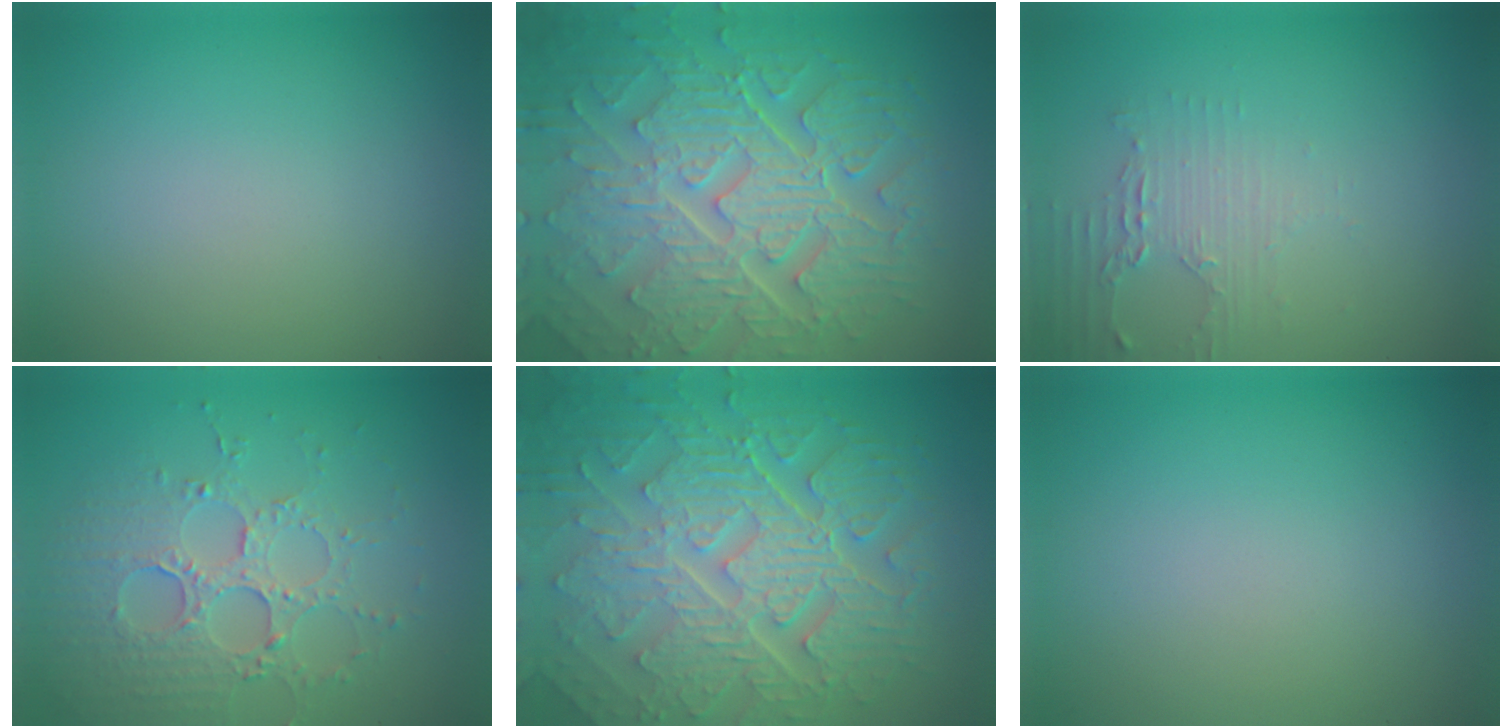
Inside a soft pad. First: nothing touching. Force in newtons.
{"total": 10.5, "press": 7.0, "slide": 7.8}
{"total": 1.8, "press": 1.8, "slide": 0.4}
{"total": 4.1, "press": 3.9, "slide": 1.3}
{"total": 10.6, "press": 7.0, "slide": 8.0}
{"total": 0.0}